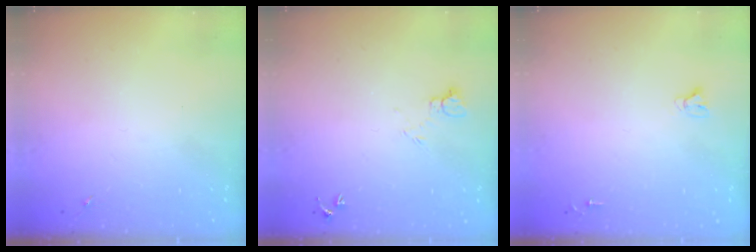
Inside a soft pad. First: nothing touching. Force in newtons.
{"total": 4.2, "press": 4.1, "slide": 0.5}
{"total": 2.4, "press": 2.4, "slide": 0.2}